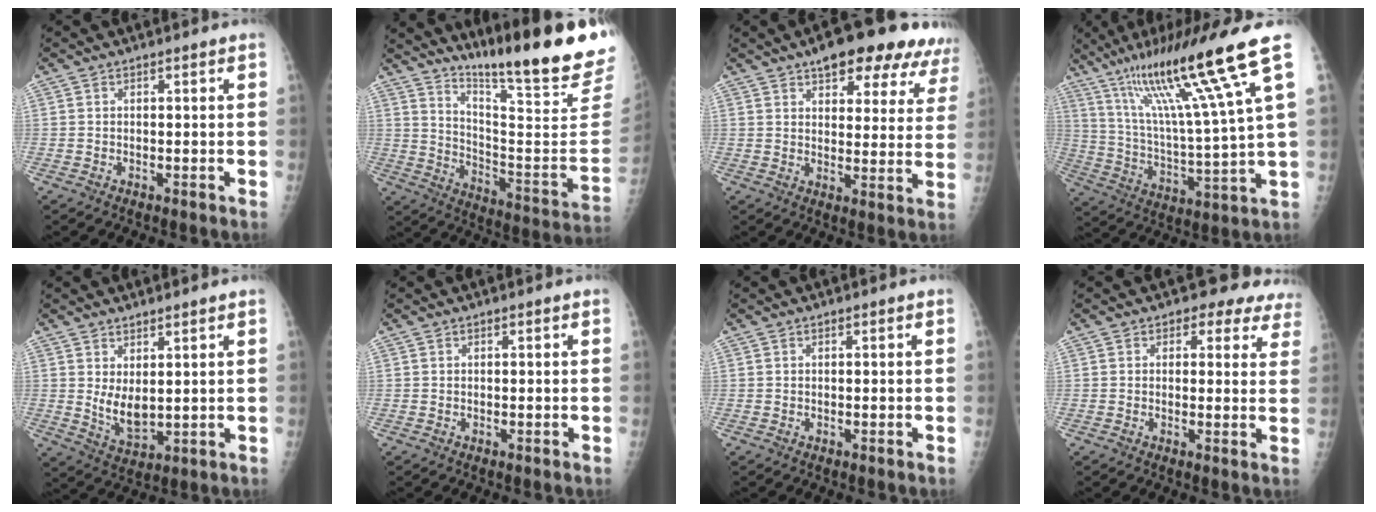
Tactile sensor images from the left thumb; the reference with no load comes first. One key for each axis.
{"total": 23.8, "fx": 18.7, "fy": 1.0, "fz": 14.6, "tx": -0.199, "ty": -0.145, "tz": 0.281}
{"total": 17.5, "fx": 12.1, "fy": 7.1, "fz": 10.5, "tx": -0.089, "ty": -0.028, "tz": 0.144}
{"total": 20.3, "fx": 11.9, "fy": 0.2, "fz": 16.5, "tx": -0.275, "ty": -0.044, "tz": 0.205}
{"total": 6.1, "fx": 2.1, "fy": 2.8, "fz": 5.1, "tx": -0.081, "ty": -0.031, "tz": 0.050}
{"total": 0.0}
{"total": 0.0}
{"total": 7.7, "fx": 6.1, "fy": 4.3, "fz": 1.8, "tx": 0.030, "ty": -0.019, "tz": 0.046}